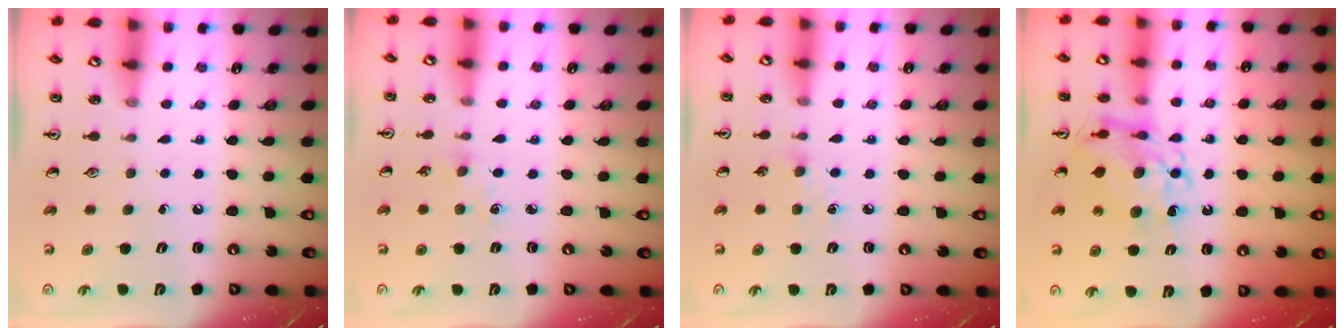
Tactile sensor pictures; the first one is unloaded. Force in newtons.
{"total": 2.8, "press": 2.7, "slide": 0.4}
{"total": 4.6, "press": 4.6, "slide": 0.5}
{"total": 12.0, "press": 12.0, "slide": 1.0}